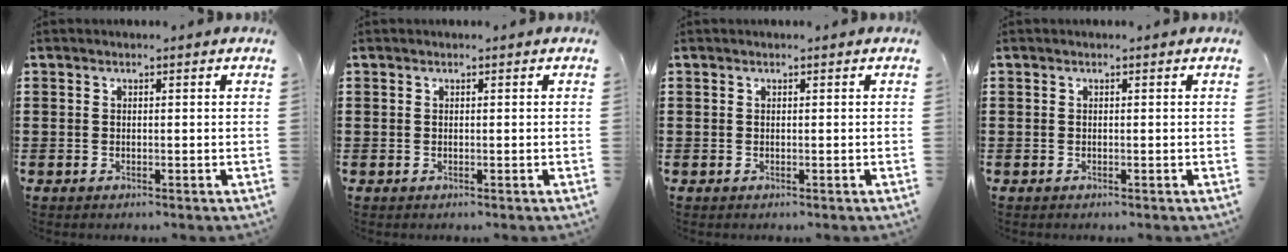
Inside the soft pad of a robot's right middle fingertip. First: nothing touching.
{"total": 0.0}
{"total": 0.0}
{"total": 0.0}